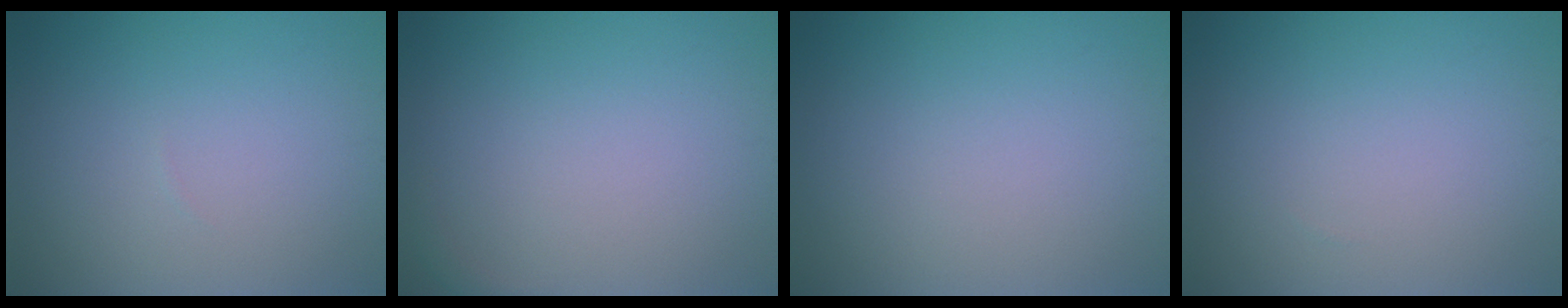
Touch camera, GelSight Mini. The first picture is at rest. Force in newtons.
{"total": 0.6, "press": 0.6, "slide": 0.1}
{"total": 0.0}
{"total": 0.0}